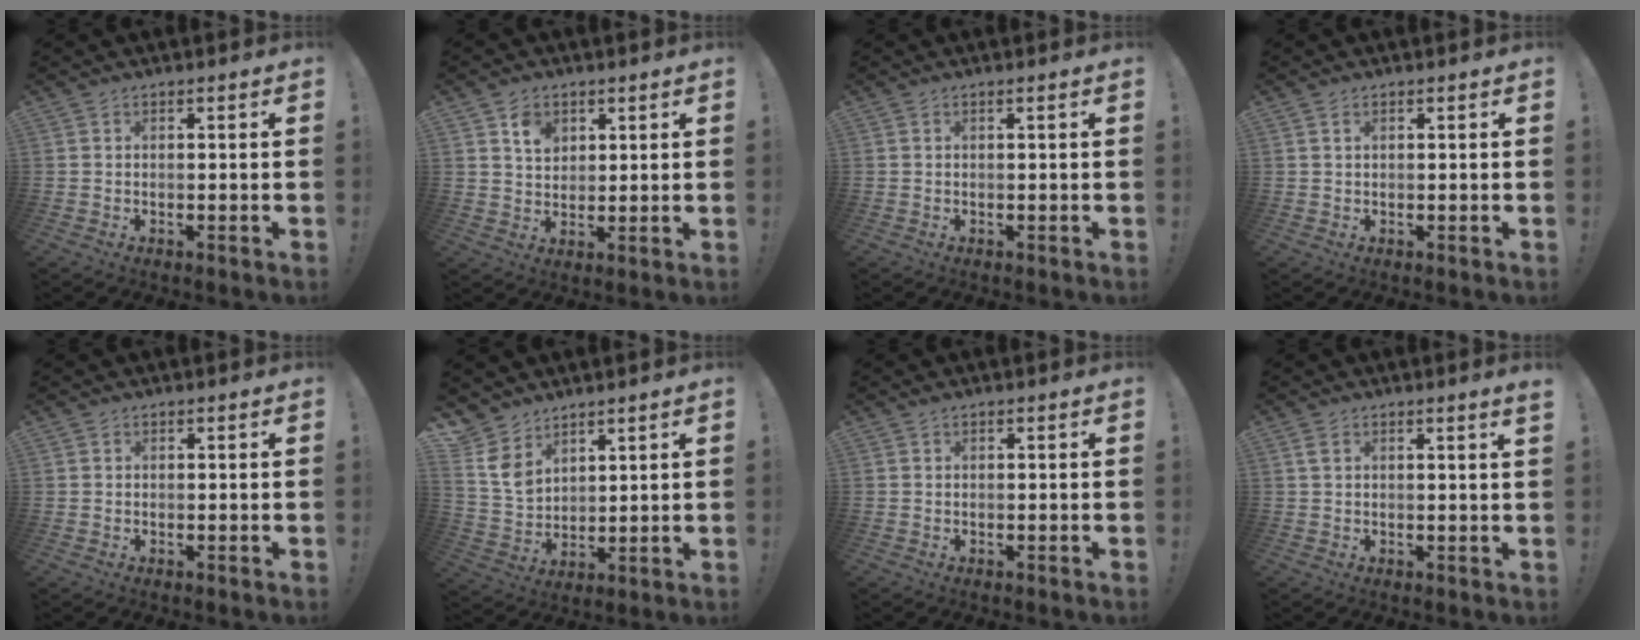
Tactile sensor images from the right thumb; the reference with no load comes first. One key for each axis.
{"total": 6.3, "fx": 3.5, "fy": 4.5, "fz": 2.6, "tx": -0.031, "ty": -0.016, "tz": 0.061}
{"total": 0.8, "fx": 0.3, "fy": -0.2, "fz": 0.7, "tx": -0.006, "ty": -0.003, "tz": 0.003}
{"total": 0.8, "fx": 0.4, "fy": 0.4, "fz": 0.5, "tx": -0.007, "ty": 0.000, "tz": 0.006}
{"total": 0.7, "fx": 0.4, "fy": 0.6, "fz": 0.0, "tx": 0.003, "ty": -0.002, "tz": 0.008}
{"total": 8.8, "fx": 6.1, "fy": 5.8, "fz": 2.6, "tx": -0.061, "ty": -0.038, "tz": 0.128}
{"total": 0.6, "fx": 0.5, "fy": 0.1, "fz": 0.3, "tx": 0.002, "ty": -0.002, "tz": 0.008}
{"total": 2.5, "fx": 1.8, "fy": -0.1, "fz": 1.8, "tx": -0.021, "ty": -0.009, "tz": 0.028}